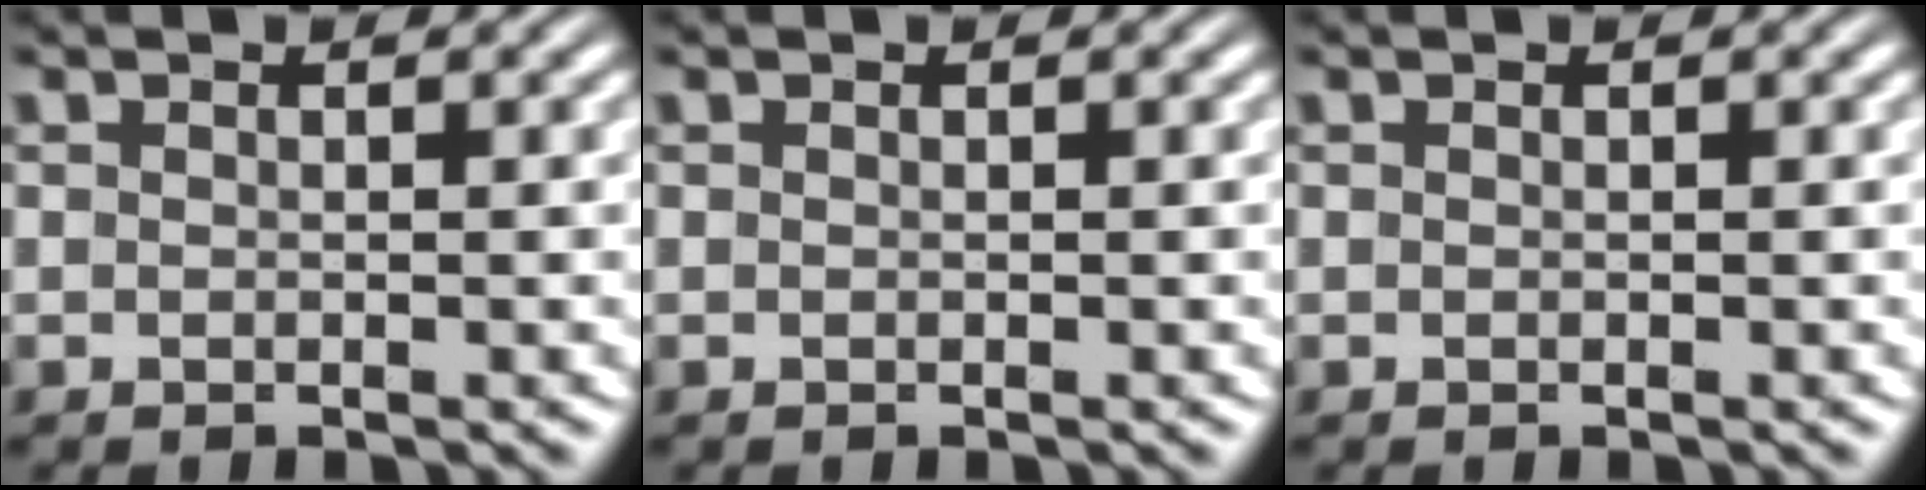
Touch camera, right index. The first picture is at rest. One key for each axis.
{"total": 0.0}
{"total": 0.0}